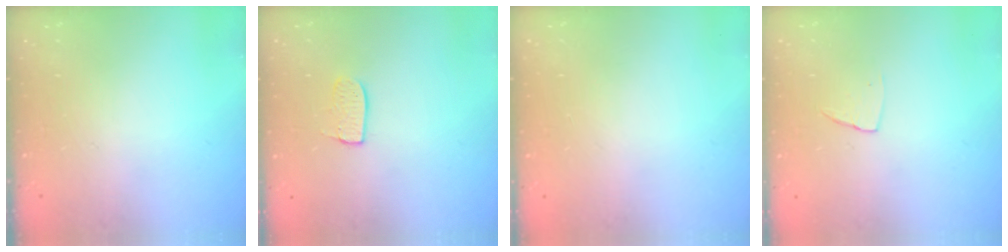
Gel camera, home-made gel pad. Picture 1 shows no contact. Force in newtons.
{"total": 6.3, "press": 6.3, "slide": 0.1}
{"total": 0.0}
{"total": 4.0, "press": 4.0, "slide": 0.2}